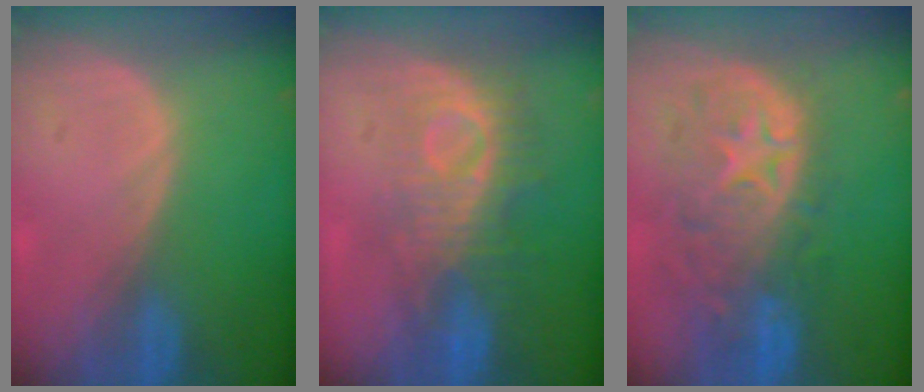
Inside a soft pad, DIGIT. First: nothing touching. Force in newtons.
{"total": 9.1, "press": 8.4, "slide": 3.6}
{"total": 11.0, "press": 9.8, "slide": 5.1}